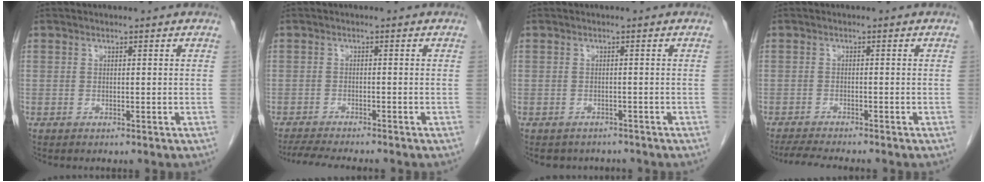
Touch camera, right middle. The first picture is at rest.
{"total": 7.1, "force": [-6.4, 0.5, 3.1], "torque": [-0.048, -0.015, -0.100]}
{"total": 3.8, "force": [-3.3, 1.8, 0.3], "torque": [-0.003, 0.003, -0.042]}
{"total": 5.6, "force": [-5.0, 0.1, 2.4], "torque": [-0.038, -0.016, -0.081]}